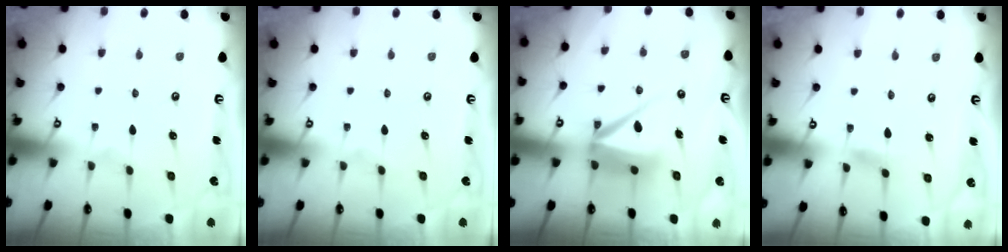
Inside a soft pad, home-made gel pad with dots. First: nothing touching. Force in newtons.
{"total": 0.0}
{"total": 8.6, "press": 8.5, "slide": 1.2}
{"total": 2.4, "press": 2.4, "slide": 0.3}